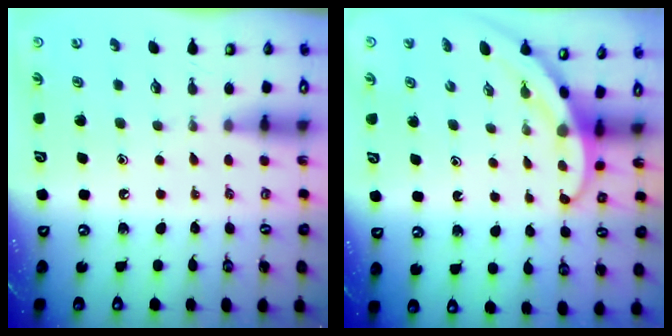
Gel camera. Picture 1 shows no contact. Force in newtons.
{"total": 3.1, "press": 3.1, "slide": 0.1}